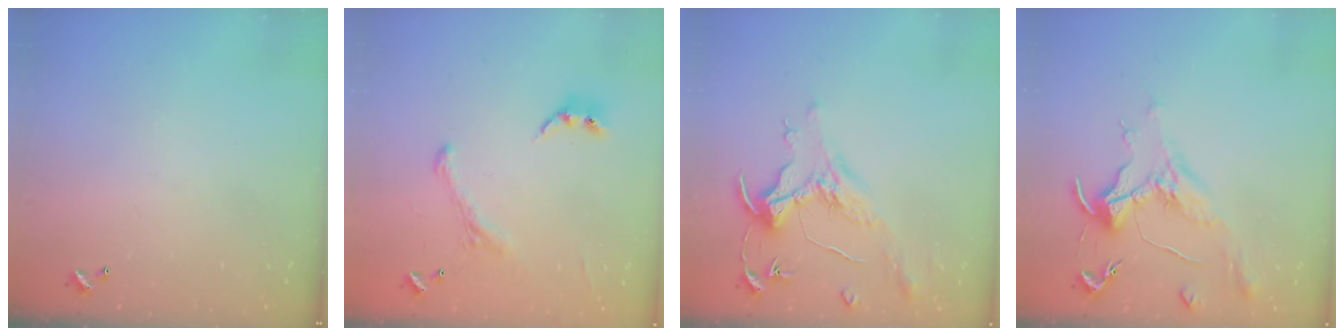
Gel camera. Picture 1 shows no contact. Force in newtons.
{"total": 1.9, "press": 1.6, "slide": 1.0}
{"total": 1.6, "press": 1.4, "slide": 0.7}
{"total": 1.7, "press": 1.6, "slide": 0.6}